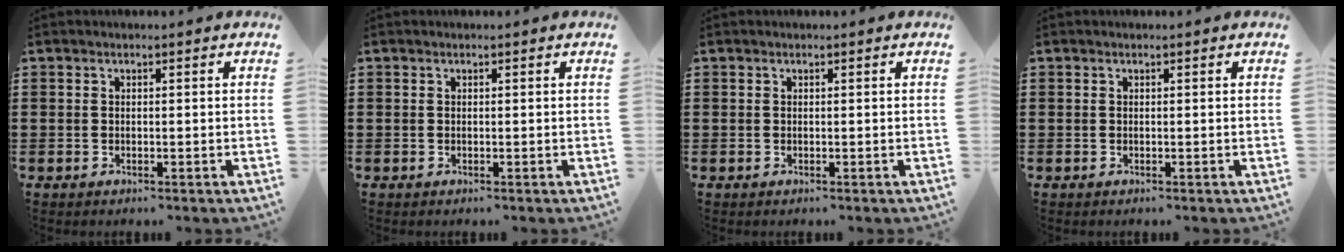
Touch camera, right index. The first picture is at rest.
{"total": 0.0}
{"total": 0.0}
{"total": 0.0}